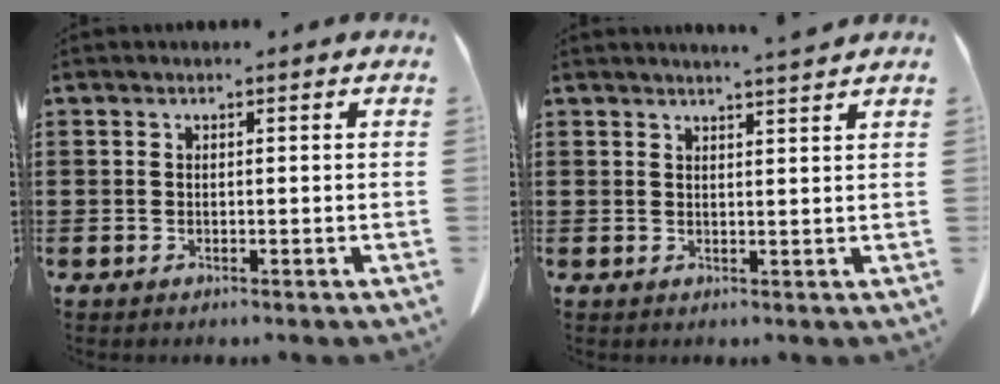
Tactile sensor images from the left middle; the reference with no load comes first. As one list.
[{"total": 2.4, "force": [2.3, -0.5, 0.4], "torque": [-0.013, -0.007, 0.045]}]